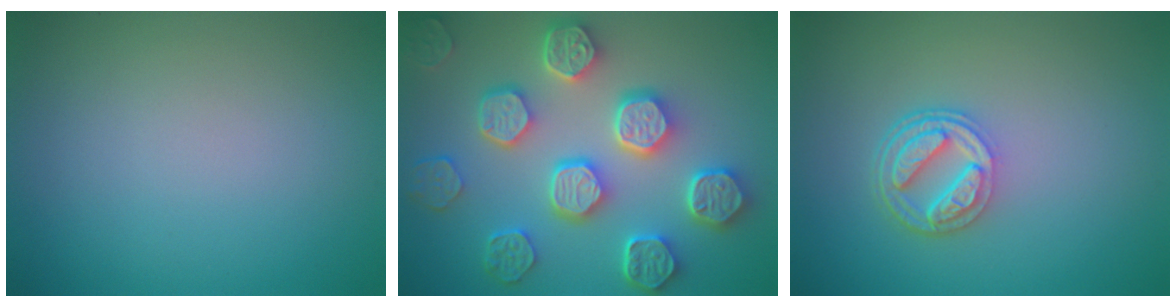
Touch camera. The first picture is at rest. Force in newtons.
{"total": 8.0, "press": 6.4, "slide": 4.8}
{"total": 4.3, "press": 3.2, "slide": 2.8}